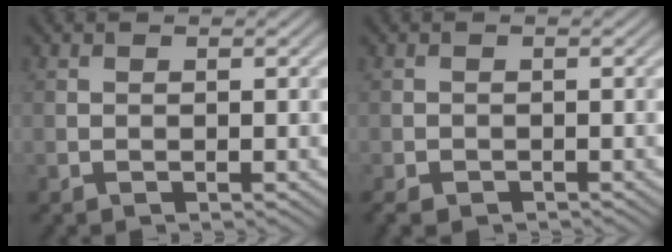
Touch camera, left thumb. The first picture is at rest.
{"total": 1.9, "force": [-1.5, 0.9, 0.8], "torque": [-0.016, -0.006, -0.028]}